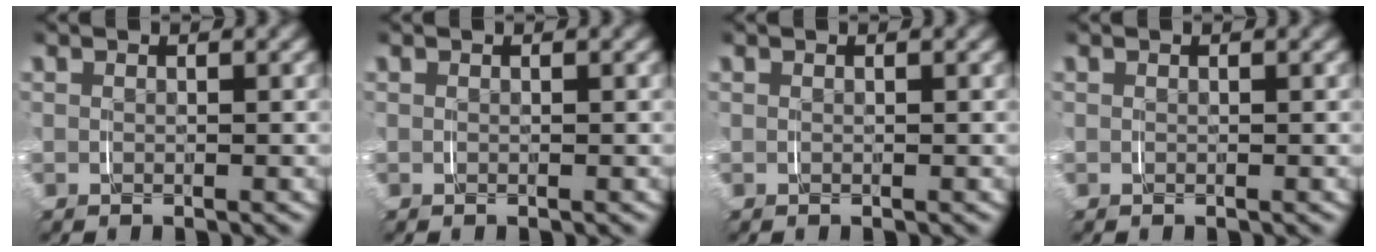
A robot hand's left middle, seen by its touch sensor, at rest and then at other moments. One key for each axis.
{"total": 0.0}
{"total": 0.0}
{"total": 0.0}